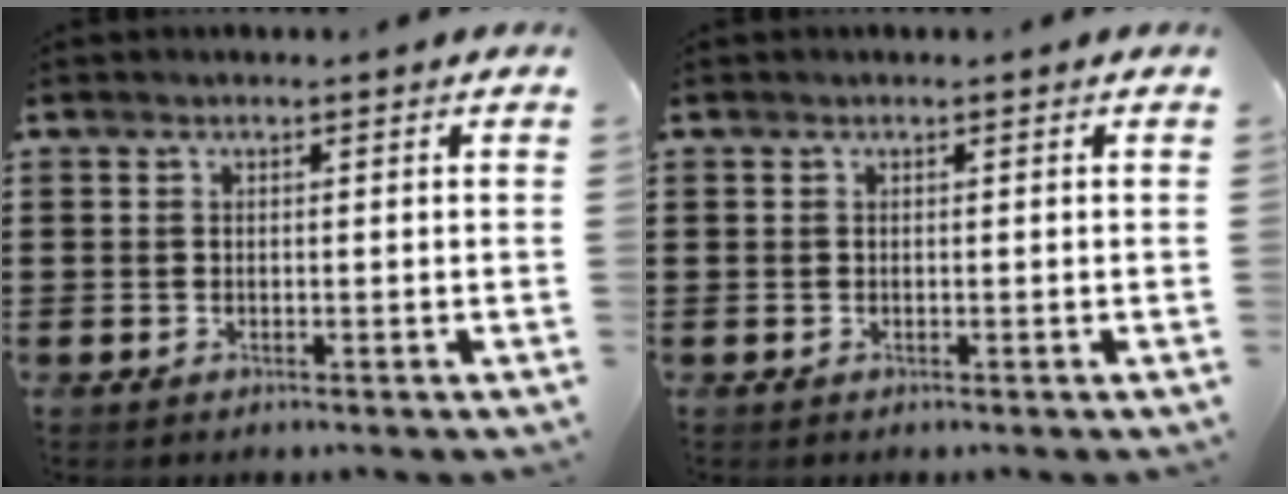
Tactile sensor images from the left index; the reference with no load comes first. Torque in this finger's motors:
{"motor_torque": [0.00, 0.00, 0.00, 0.00]}